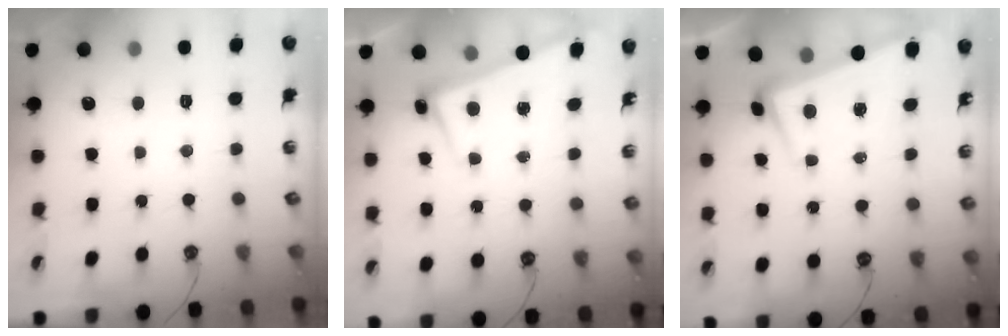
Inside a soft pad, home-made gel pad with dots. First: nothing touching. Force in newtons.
{"total": 2.6, "press": 2.6, "slide": 0.5}
{"total": 2.8, "press": 2.3, "slide": 1.7}